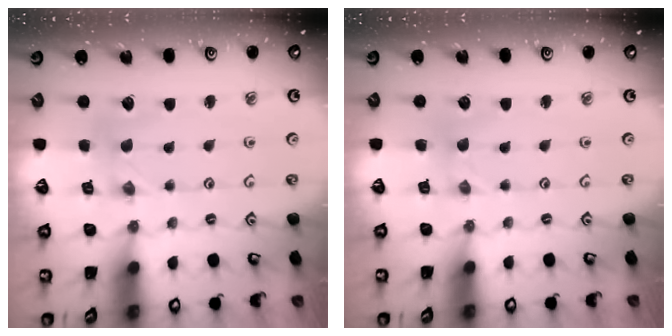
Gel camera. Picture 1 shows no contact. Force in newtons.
{"total": 0.0}